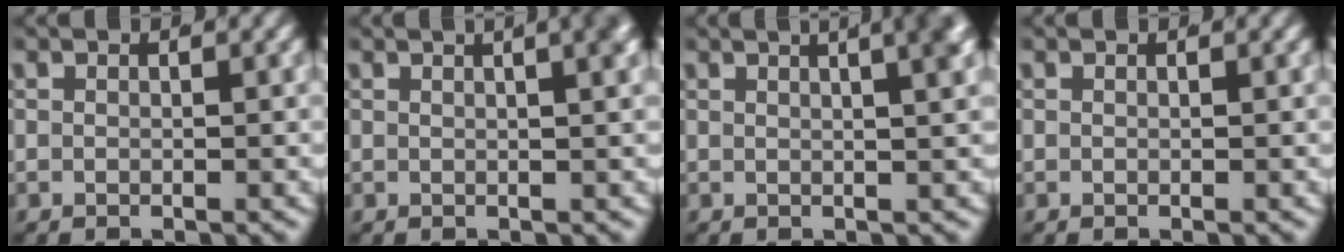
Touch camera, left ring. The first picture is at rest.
{"total": 3.8, "force": [1.7, 0.9, 3.2], "torque": [-0.021, 0.022, 0.019]}
{"total": 6.4, "force": [3.1, 2.0, 5.2], "torque": [-0.046, 0.028, 0.037]}
{"total": 0.0}